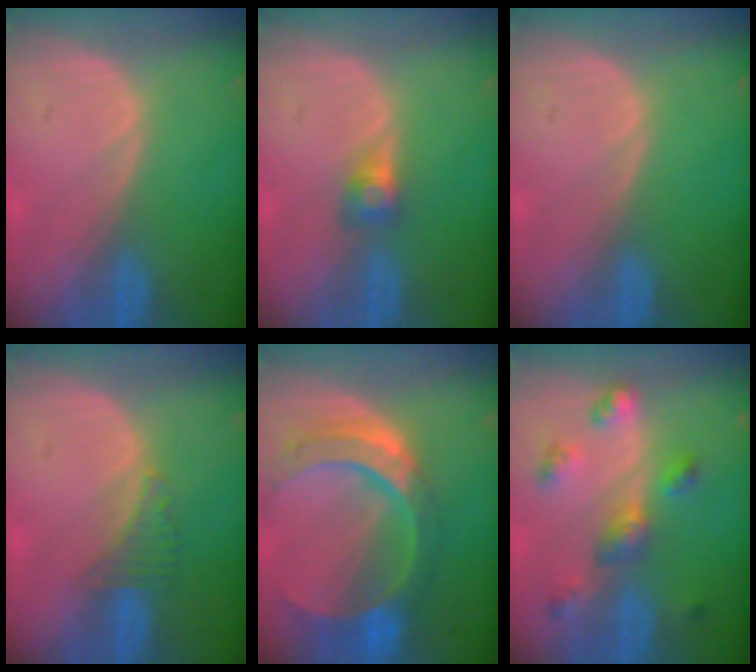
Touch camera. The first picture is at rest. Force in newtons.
{"total": 2.8, "press": 2.4, "slide": 1.5}
{"total": 0.0}
{"total": 2.7, "press": 2.6, "slide": 0.7}
{"total": 11.1, "press": 9.2, "slide": 6.1}
{"total": 6.3, "press": 5.8, "slide": 2.4}